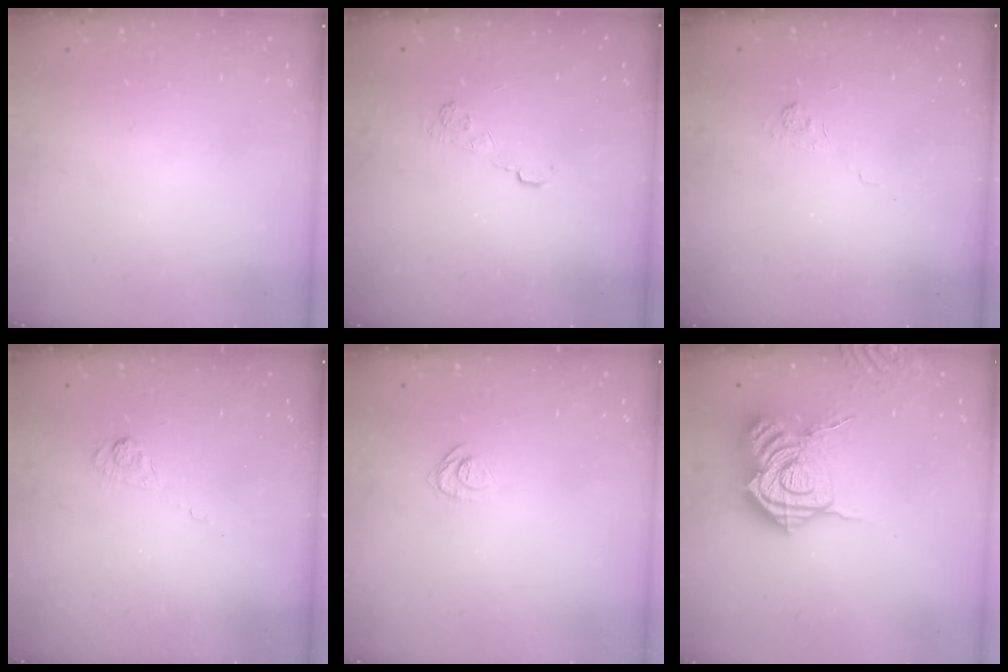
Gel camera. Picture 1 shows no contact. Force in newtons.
{"total": 5.4, "press": 5.2, "slide": 1.6}
{"total": 2.5, "press": 2.1, "slide": 1.4}
{"total": 3.4, "press": 3.1, "slide": 1.5}
{"total": 7.4, "press": 7.3, "slide": 0.7}
{"total": 20.6, "press": 20.5, "slide": 2.3}